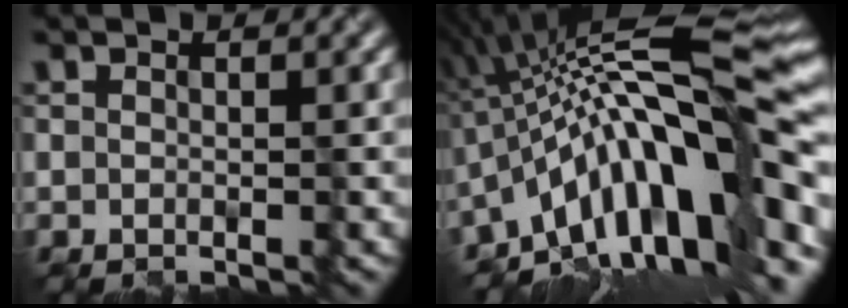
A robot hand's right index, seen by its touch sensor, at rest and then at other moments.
{"total": 15.0, "force": [-3.8, 3.6, 14.1], "torque": [-0.190, 0.037, -0.074]}